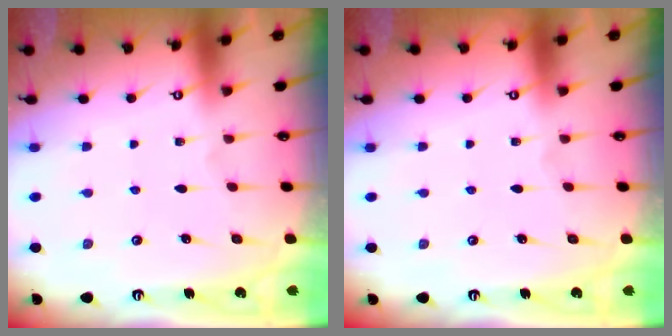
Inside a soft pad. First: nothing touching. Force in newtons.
{"total": 0.0}